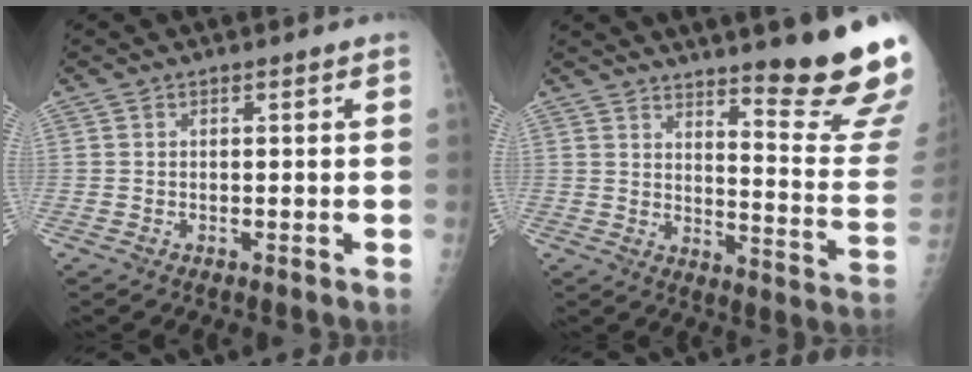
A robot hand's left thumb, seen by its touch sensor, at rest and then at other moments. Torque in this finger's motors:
{"motor_torque": [2.90, 1.95, 0.17, -0.72, 0.37]}